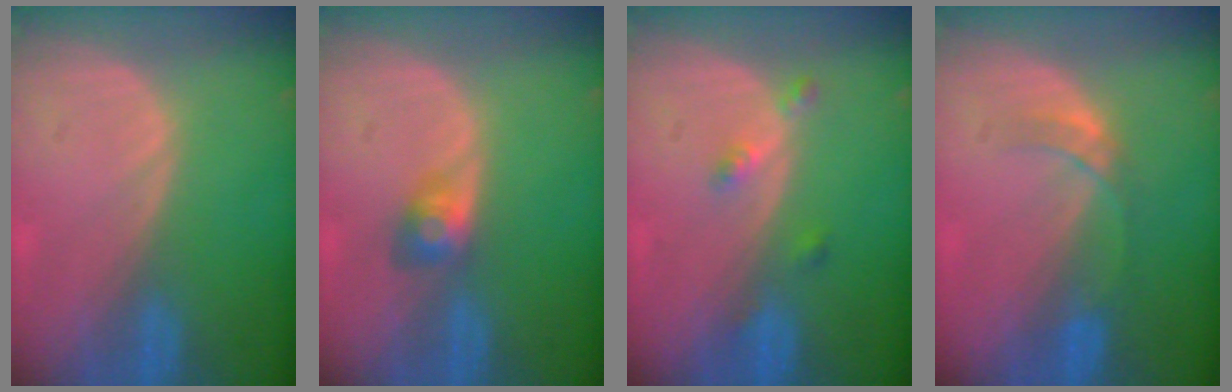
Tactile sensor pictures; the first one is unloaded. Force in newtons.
{"total": 3.0, "press": 2.7, "slide": 1.3}
{"total": 2.7, "press": 2.3, "slide": 1.5}
{"total": 3.3, "press": 3.0, "slide": 1.2}